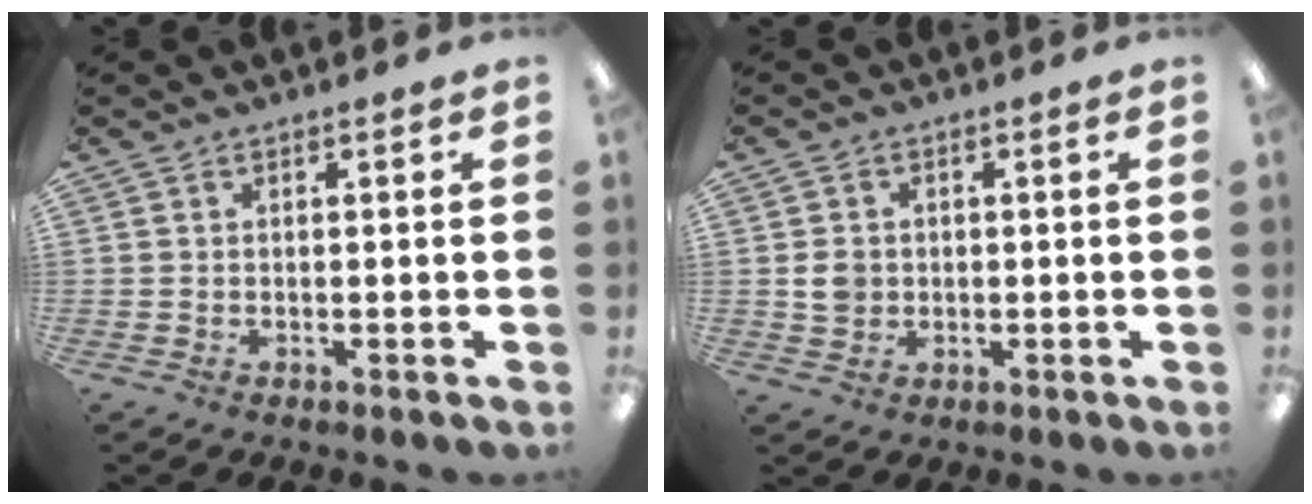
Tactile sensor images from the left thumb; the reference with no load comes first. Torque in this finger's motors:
{"motor_torque": [-0.26, 0.31, 0.16, -0.17, 0.01]}